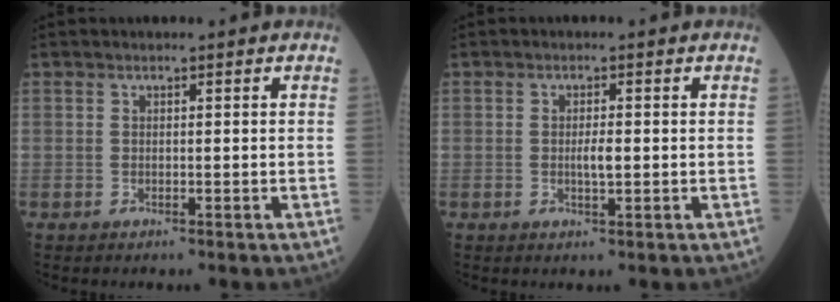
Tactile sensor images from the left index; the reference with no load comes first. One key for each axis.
{"total": 2.1, "fx": -0.1, "fy": 0.4, "fz": 2.0, "tx": -0.039, "ty": 0.000, "tz": -0.001}